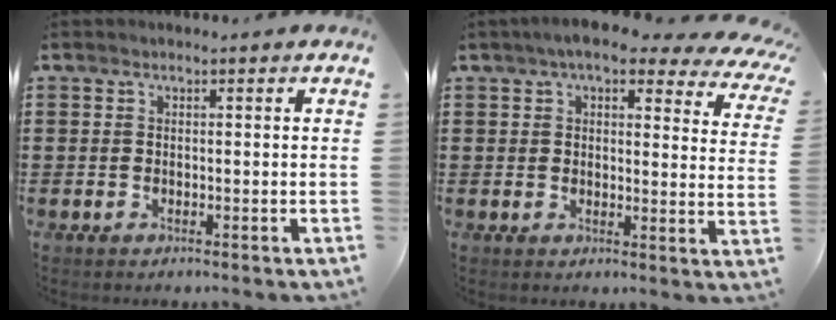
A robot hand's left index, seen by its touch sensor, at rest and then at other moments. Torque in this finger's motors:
{"motor_torque": [2.14, 0.00, 0.25, -0.12]}